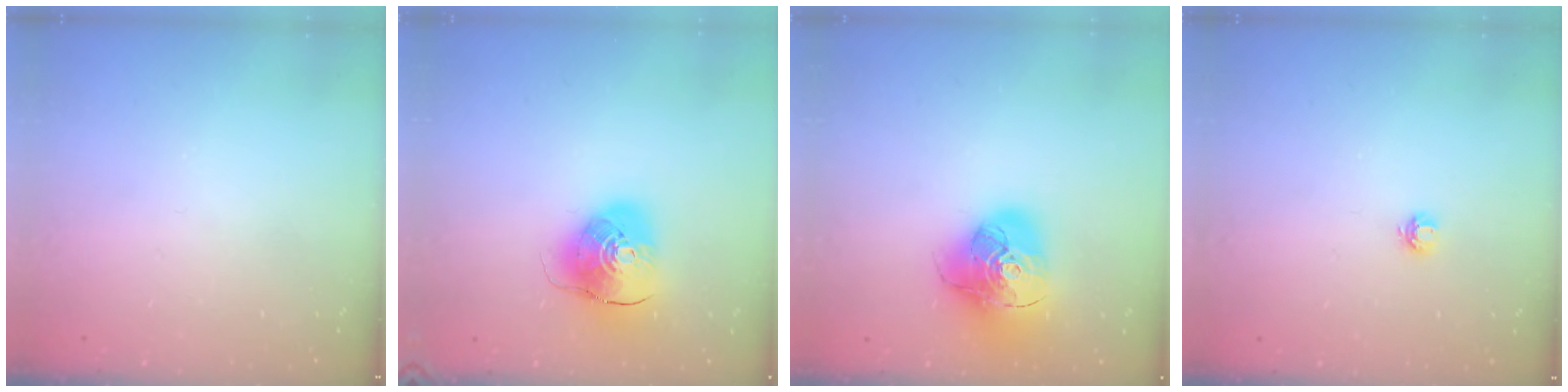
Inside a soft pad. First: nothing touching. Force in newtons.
{"total": 10.9, "press": 10.7, "slide": 1.6}
{"total": 20.1, "press": 20.0, "slide": 2.6}
{"total": 3.7, "press": 3.7, "slide": 0.5}